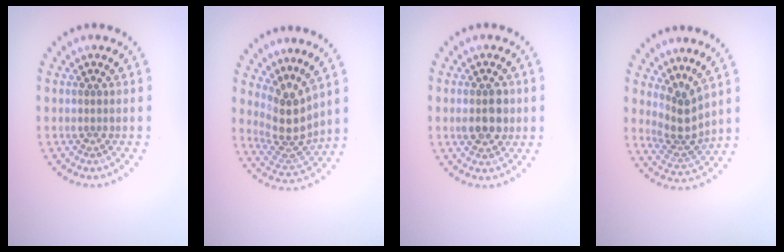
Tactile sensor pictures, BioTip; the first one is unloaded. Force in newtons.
{"total": 3.8, "press": 2.7, "slide": 2.7}
{"total": 3.2, "press": 3.2, "slide": 0.2}
{"total": 2.9, "press": 2.0, "slide": 2.1}